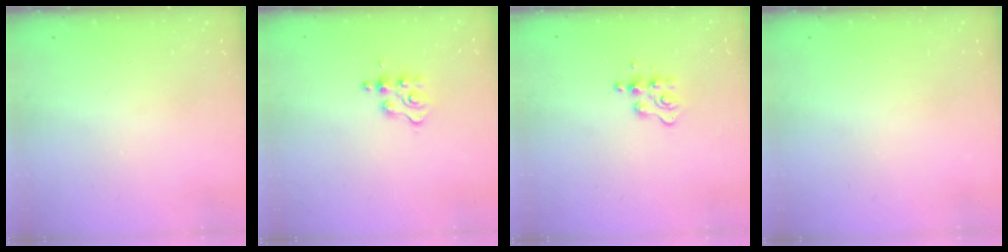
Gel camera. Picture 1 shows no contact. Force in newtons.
{"total": 2.1, "press": 2.0, "slide": 0.4}
{"total": 6.1, "press": 6.0, "slide": 0.6}
{"total": 0.0}